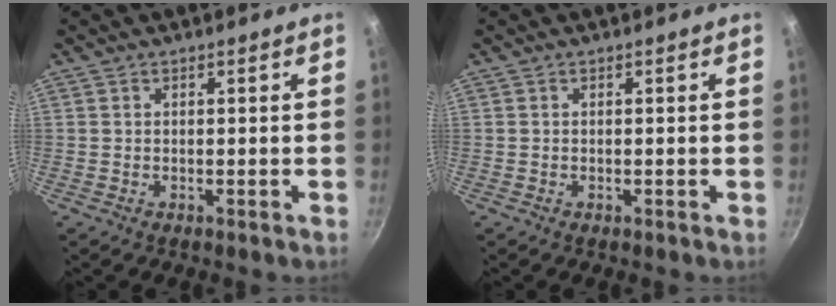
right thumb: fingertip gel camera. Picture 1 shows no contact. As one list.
[{"total": 0.0}]